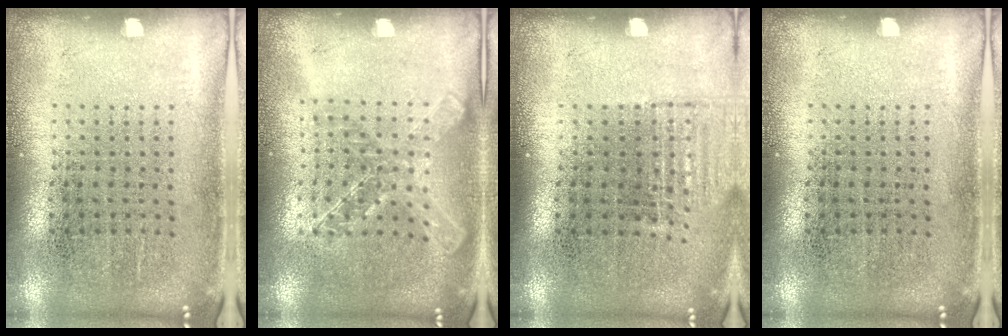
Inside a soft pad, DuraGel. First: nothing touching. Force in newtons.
{"total": 1.5, "press": 1.3, "slide": 0.6}
{"total": 0.9, "press": 0.9, "slide": 0.3}
{"total": 0.0}